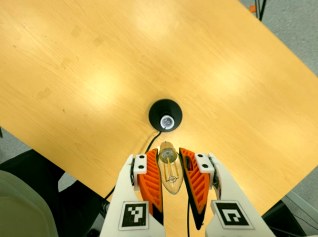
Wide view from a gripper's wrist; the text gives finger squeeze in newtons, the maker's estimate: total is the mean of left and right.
{"total": 22.4, "left": 23.8, "right": 21.0}